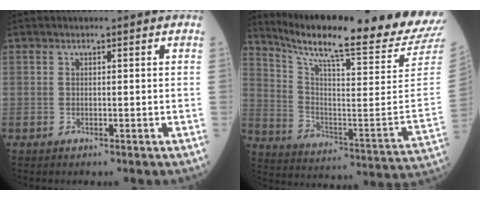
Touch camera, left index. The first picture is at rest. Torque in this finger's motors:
{"motor_torque": [-0.19, -0.89, 0.33, 0.12]}